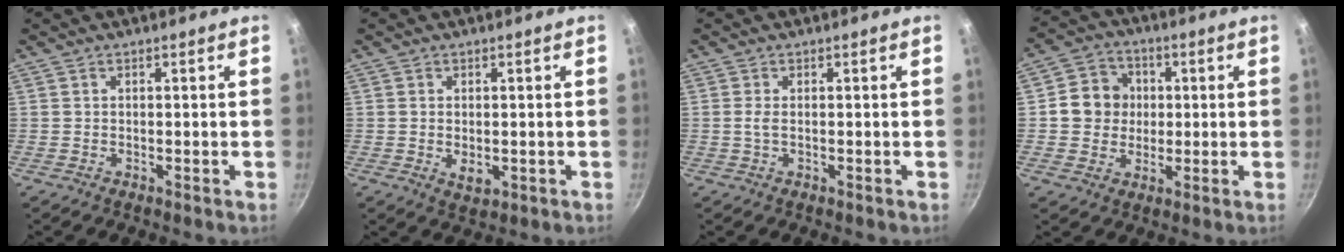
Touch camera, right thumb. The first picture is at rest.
{"total": 3.2, "force": [-0.4, 2.0, 2.5], "torque": [-0.041, -0.009, -0.002]}
{"total": 1.4, "force": [0.0, 0.5, 1.2], "torque": [-0.029, 0.000, -0.002]}
{"total": 8.6, "force": [0.8, 8.0, 3.3], "torque": [-0.019, 0.010, 0.002]}